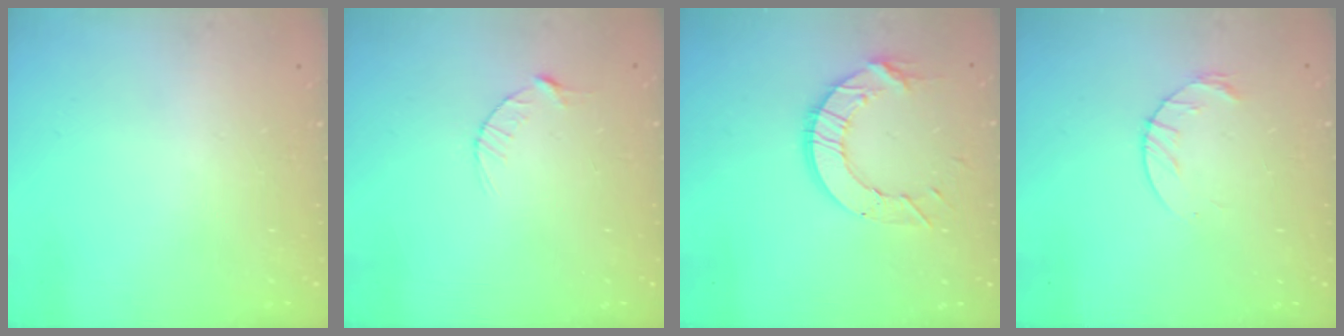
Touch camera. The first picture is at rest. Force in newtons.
{"total": 2.9, "press": 2.9, "slide": 0.4}
{"total": 10.4, "press": 10.3, "slide": 0.5}
{"total": 6.0, "press": 6.0, "slide": 0.8}